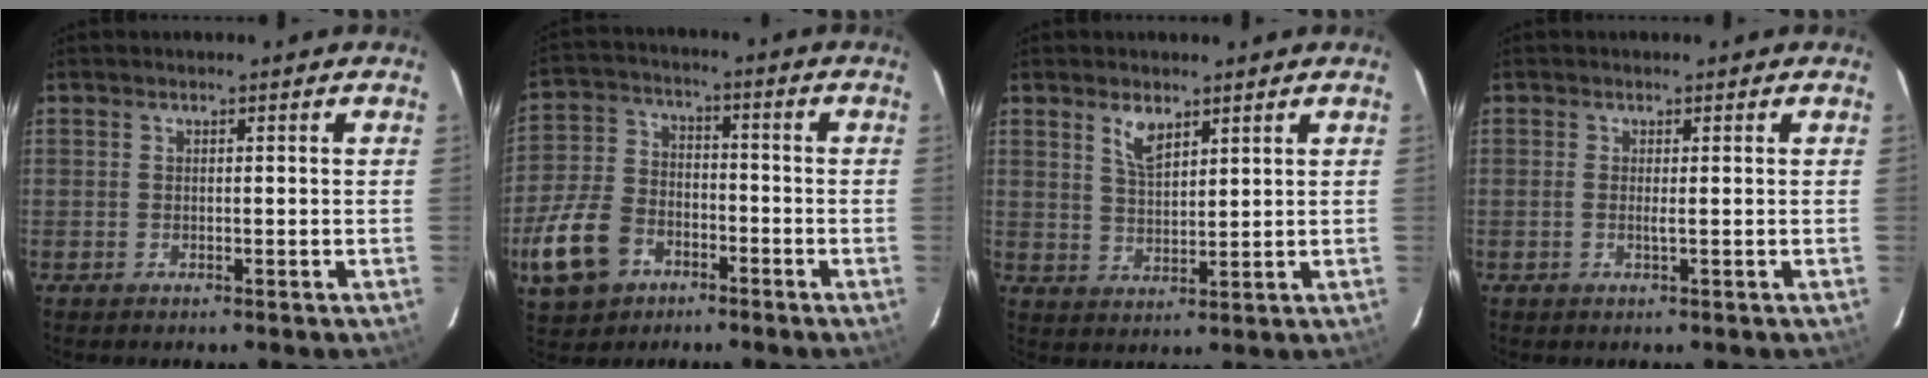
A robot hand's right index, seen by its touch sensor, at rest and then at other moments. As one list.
[{"total": 14.6, "force": [-7.1, 10.4, 7.5], "torque": [-0.202, 0.012, -0.122]}, {"total": 4.7, "force": [3.0, 1.9, 3.0], "torque": [-0.056, 0.001, 0.059]}, {"total": 0.9, "force": [0.0, -0.2, 0.8], "torque": [-0.018, -0.003, -0.002]}]